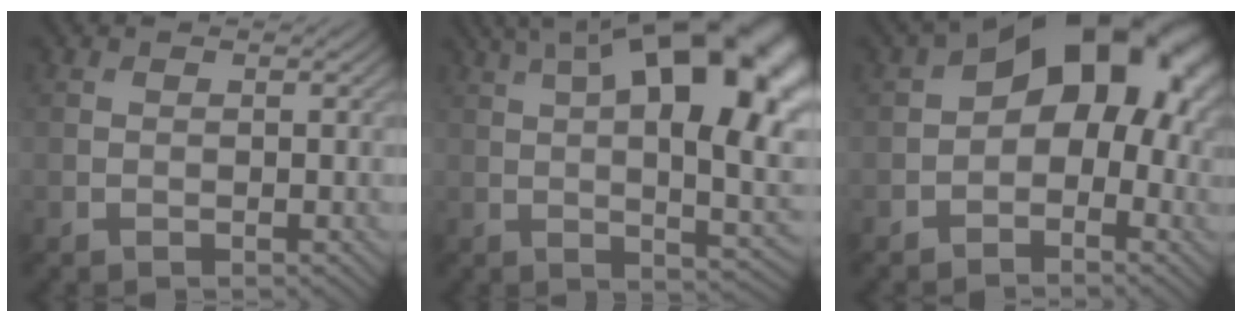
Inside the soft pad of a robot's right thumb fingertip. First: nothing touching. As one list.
[{"total": 20.5, "force": [6.4, 8.1, 17.8], "torque": [-0.254, 0.049, 0.096]}, {"total": 13.1, "force": [0.9, 8.3, 10.1], "torque": [-0.121, 0.018, -0.001]}]